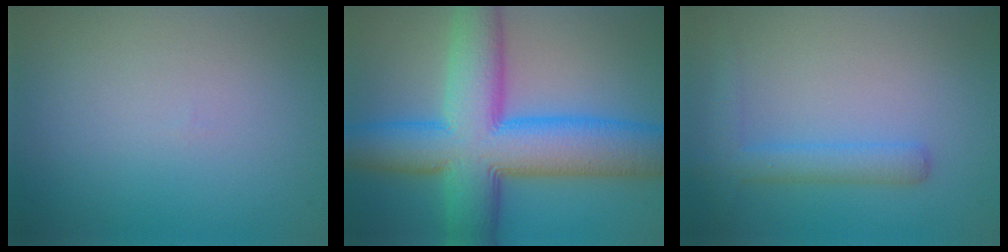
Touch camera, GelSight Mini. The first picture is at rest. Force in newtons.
{"total": 12.8, "press": 12.8, "slide": 0.2}
{"total": 2.9, "press": 2.9, "slide": 0.1}